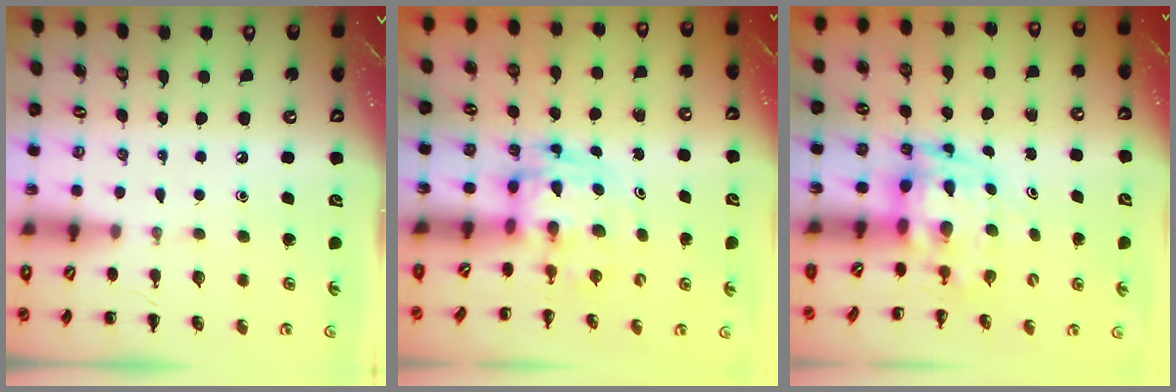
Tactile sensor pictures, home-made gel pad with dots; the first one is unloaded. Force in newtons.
{"total": 3.3, "press": 3.3, "slide": 0.6}
{"total": 5.7, "press": 5.7, "slide": 1.1}